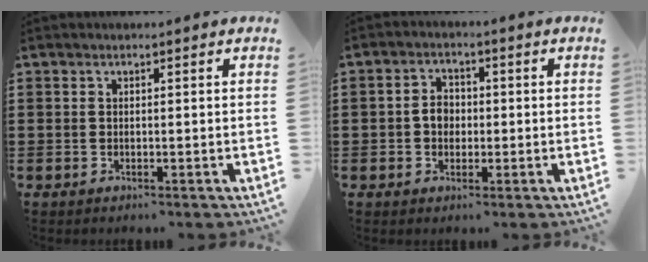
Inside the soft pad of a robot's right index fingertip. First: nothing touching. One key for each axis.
{"total": 3.1, "fx": -0.3, "fy": 2.3, "fz": 1.9, "tx": -0.042, "ty": 0.007, "tz": -0.008}